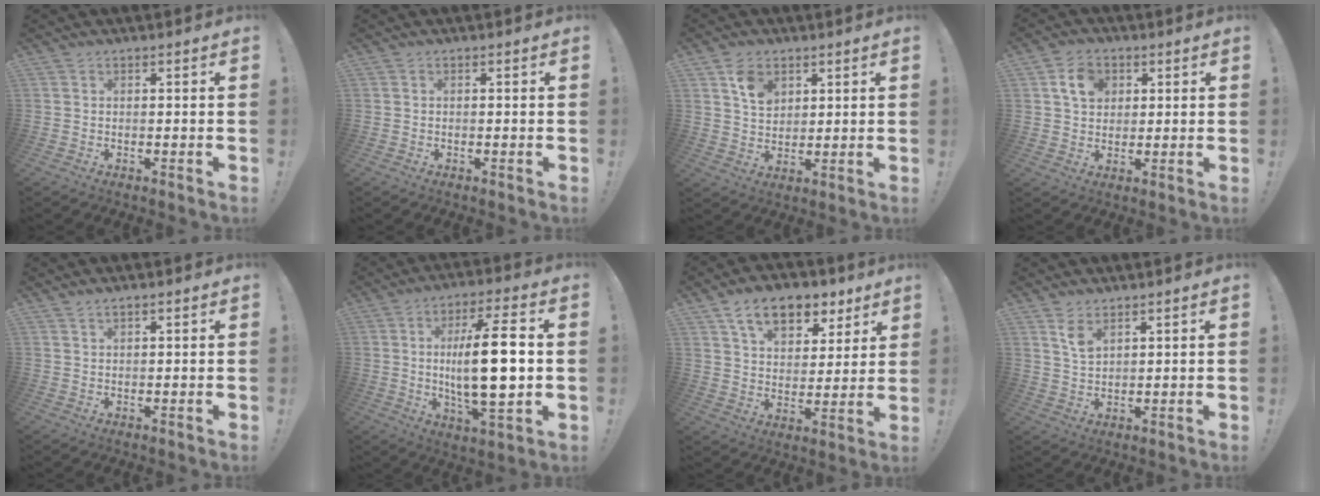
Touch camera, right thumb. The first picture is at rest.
{"total": 0.0}
{"total": 7.4, "force": [3.8, 5.1, 3.7], "torque": [-0.052, -0.014, 0.070]}
{"total": 8.0, "force": [3.1, 6.1, 4.2], "torque": [-0.066, 0.006, 0.058]}
{"total": 1.5, "force": [1.1, 0.3, 0.9], "torque": [-0.026, 0.003, 0.022]}
{"total": 18.1, "force": [0.8, 5.1, 17.3], "torque": [-0.301, -0.008, 0.001]}
{"total": 13.5, "force": [8.3, 7.9, 7.1], "torque": [-0.111, -0.039, 0.152]}
{"total": 4.7, "force": [2.9, 2.0, 3.1], "torque": [-0.048, -0.019, 0.051]}